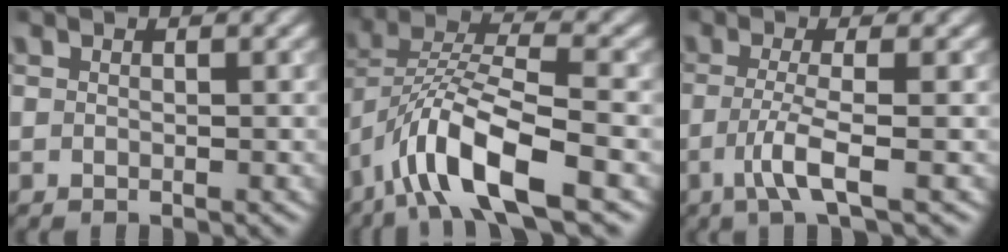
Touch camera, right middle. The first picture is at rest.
{"total": 9.3, "force": [-5.2, 2.6, 7.3], "torque": [-0.132, 0.007, -0.104]}
{"total": 3.6, "force": [-1.1, 0.7, 3.3], "torque": [-0.063, -0.005, -0.029]}